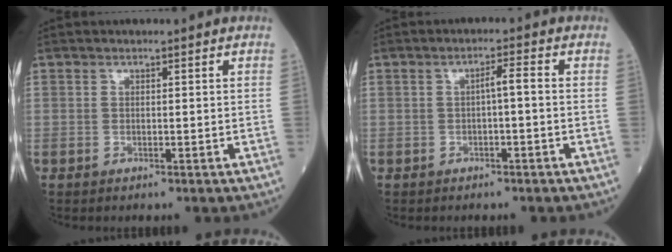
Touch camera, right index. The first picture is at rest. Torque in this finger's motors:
{"motor_torque": [0.30, -0.05, 0.14, 0.04]}